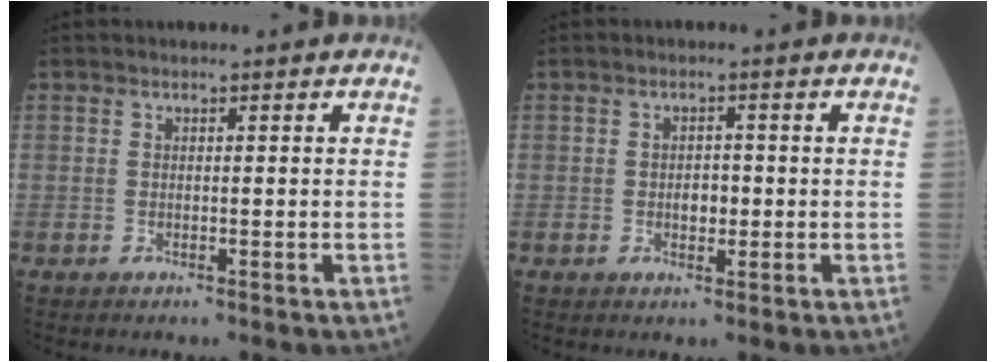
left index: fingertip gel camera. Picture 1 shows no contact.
{"total": 2.1, "force": [-0.2, 1.3, 1.6], "torque": [-0.025, 0.002, -0.002]}